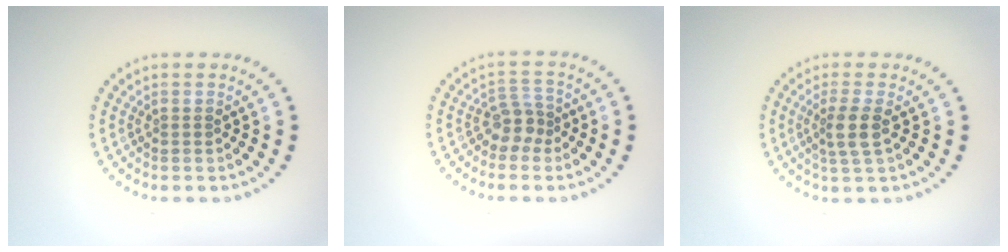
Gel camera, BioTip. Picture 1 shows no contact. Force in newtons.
{"total": 2.3, "press": 1.8, "slide": 1.5}
{"total": 2.5, "press": 2.1, "slide": 1.3}